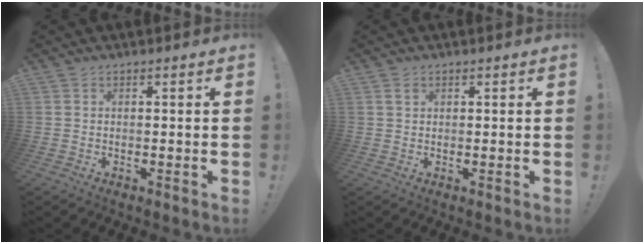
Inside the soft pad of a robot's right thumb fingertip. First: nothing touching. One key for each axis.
{"total": 1.3, "fx": 0.7, "fy": 0.9, "fz": 0.7, "tx": -0.001, "ty": -0.003, "tz": 0.010}